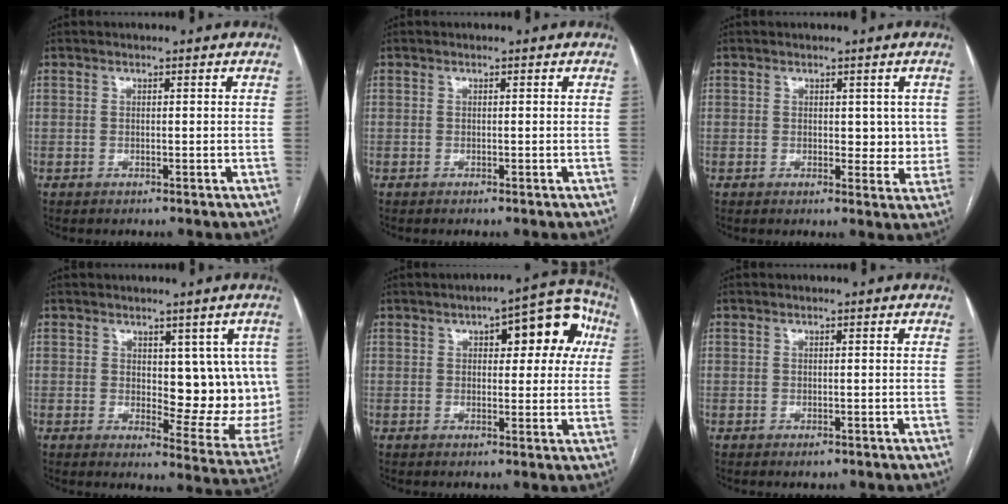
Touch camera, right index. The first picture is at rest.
{"total": 0.0}
{"total": 4.2, "force": [0.8, 2.7, 3.1], "torque": [-0.023, -0.003, 0.011]}
{"total": 11.2, "force": [1.9, 5.5, 9.5], "torque": [-0.091, -0.005, 0.034]}
{"total": 11.3, "force": [3.7, 4.5, 9.7], "torque": [-0.104, 0.040, 0.042]}
{"total": 0.9, "force": [-0.5, 0.5, 0.6], "torque": [-0.004, 0.001, -0.004]}